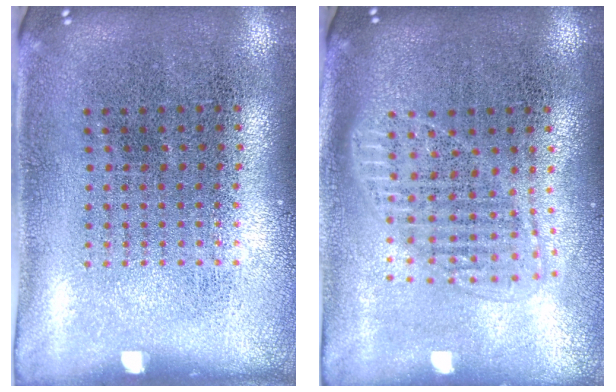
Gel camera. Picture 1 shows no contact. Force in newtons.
{"total": 1.6, "press": 1.4, "slide": 0.8}